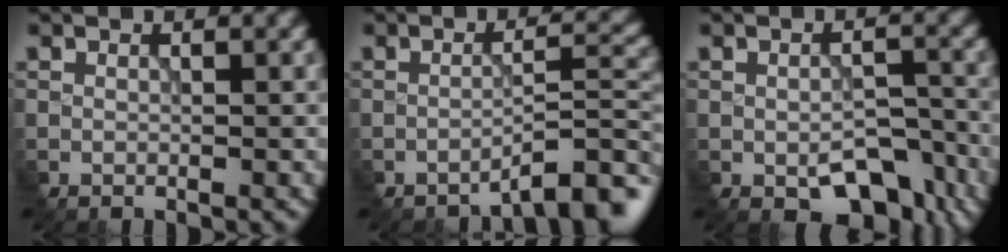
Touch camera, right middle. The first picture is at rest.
{"total": 4.2, "force": [-3.6, 0.3, 2.2], "torque": [-0.029, 0.015, -0.062]}
{"total": 5.4, "force": [-2.8, 2.9, 3.5], "torque": [-0.052, -0.012, -0.034]}